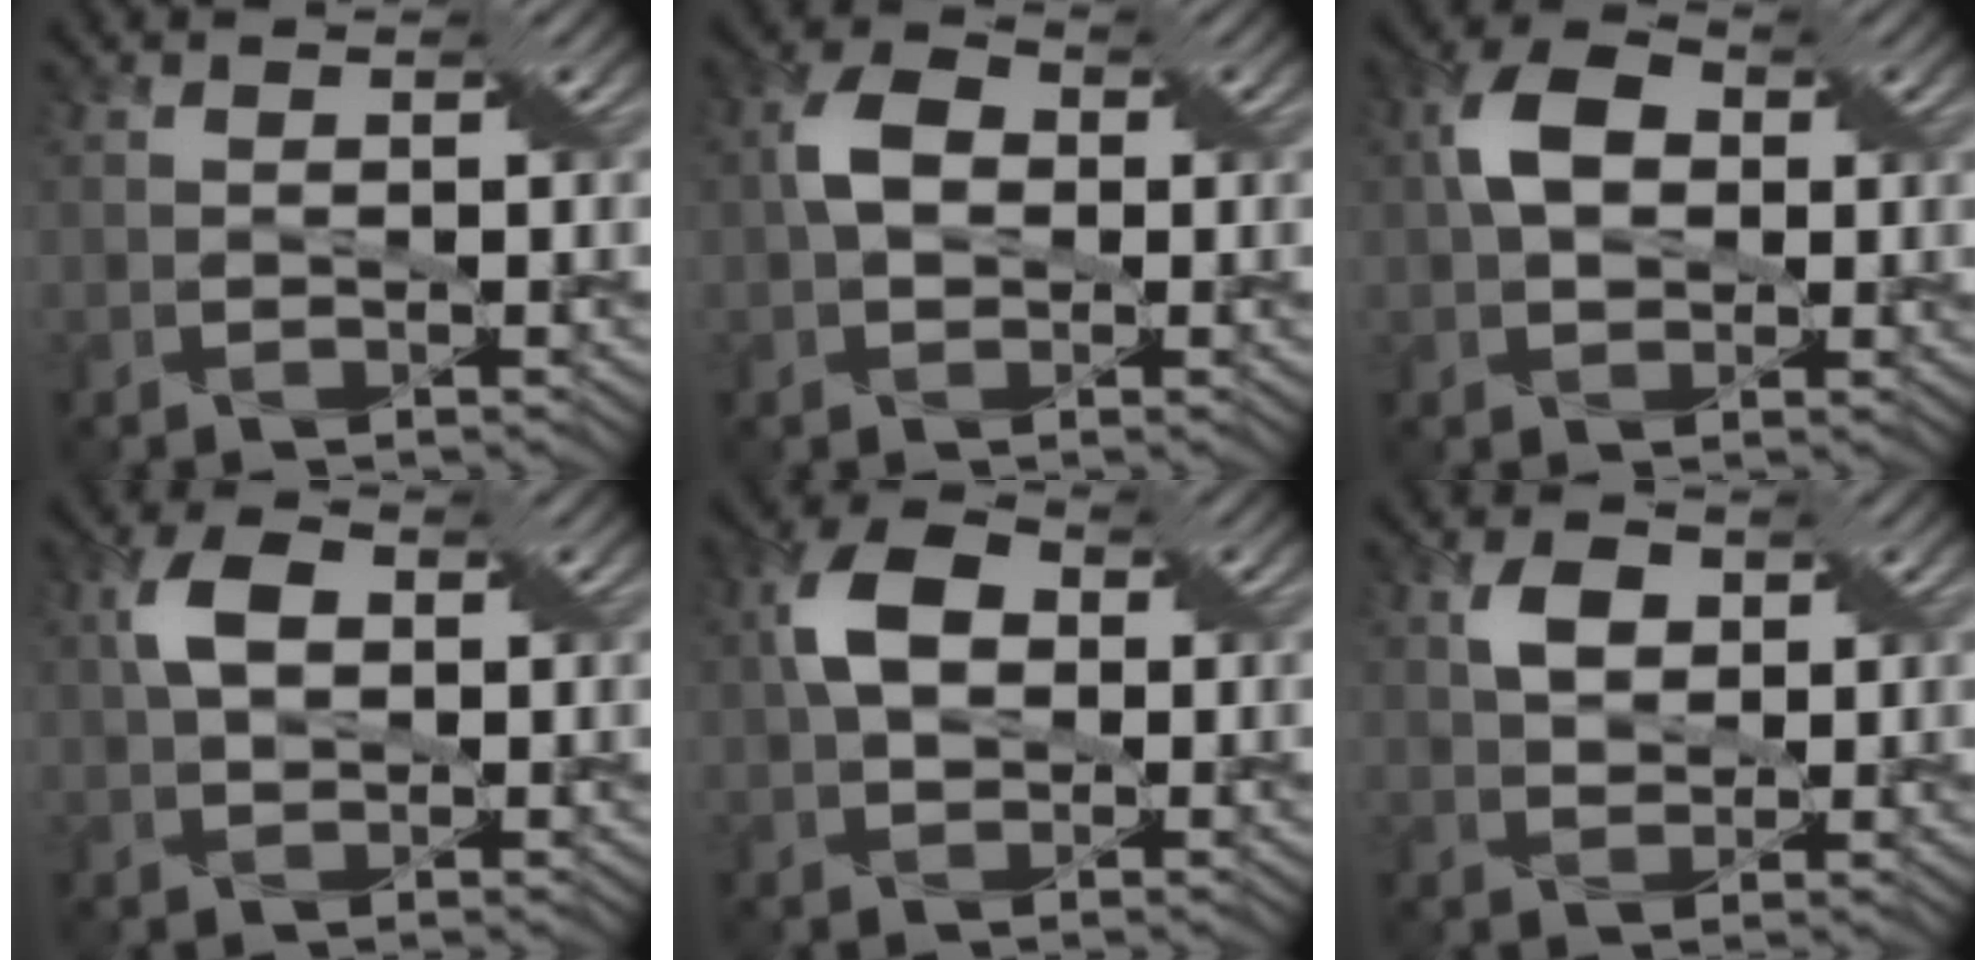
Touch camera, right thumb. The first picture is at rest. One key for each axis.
{"total": 4.7, "fx": 0.1, "fy": 3.4, "fz": 3.2, "tx": -0.065, "ty": 0.009, "tz": -0.007}
{"total": 5.9, "fx": 0.9, "fy": 4.2, "fz": 4.0, "tx": -0.086, "ty": 0.010, "tz": 0.007}
{"total": 4.8, "fx": 1.2, "fy": 3.0, "fz": 3.5, "tx": -0.073, "ty": 0.009, "tz": 0.017}
{"total": 6.5, "fx": 0.9, "fy": 4.5, "fz": 4.6, "tx": -0.099, "ty": 0.010, "tz": 0.006}
{"total": 3.7, "fx": 1.7, "fy": 2.4, "fz": 2.1, "tx": -0.041, "ty": 0.004, "tz": 0.027}